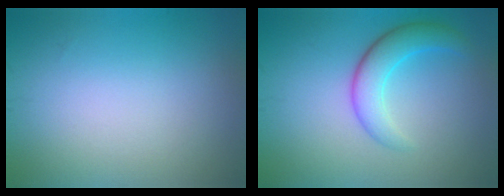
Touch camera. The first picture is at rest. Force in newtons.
{"total": 3.9, "press": 3.9, "slide": 0.2}